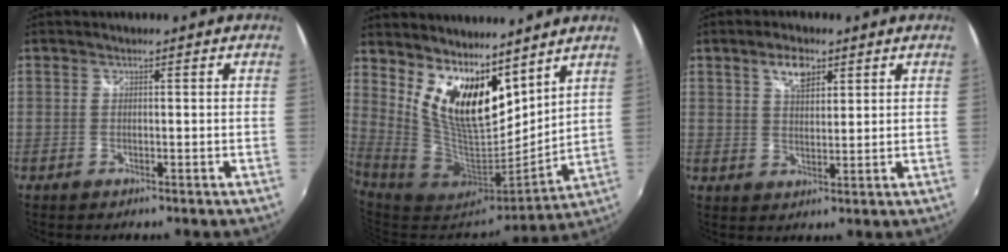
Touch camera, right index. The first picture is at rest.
{"total": 13.8, "force": [8.6, 6.0, 9.0], "torque": [-0.156, -0.009, 0.164]}
{"total": 5.2, "force": [2.9, 2.4, 3.5], "torque": [-0.058, 0.008, 0.052]}